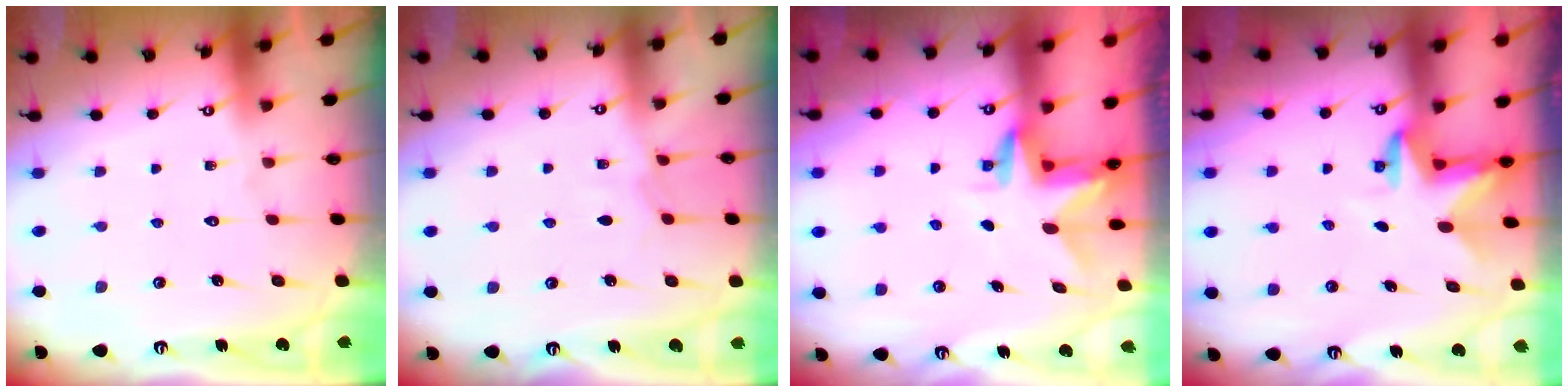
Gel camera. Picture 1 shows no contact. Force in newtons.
{"total": 5.2, "press": 5.2, "slide": 0.3}
{"total": 3.0, "press": 3.0, "slide": 0.2}
{"total": 2.9, "press": 2.9, "slide": 0.2}